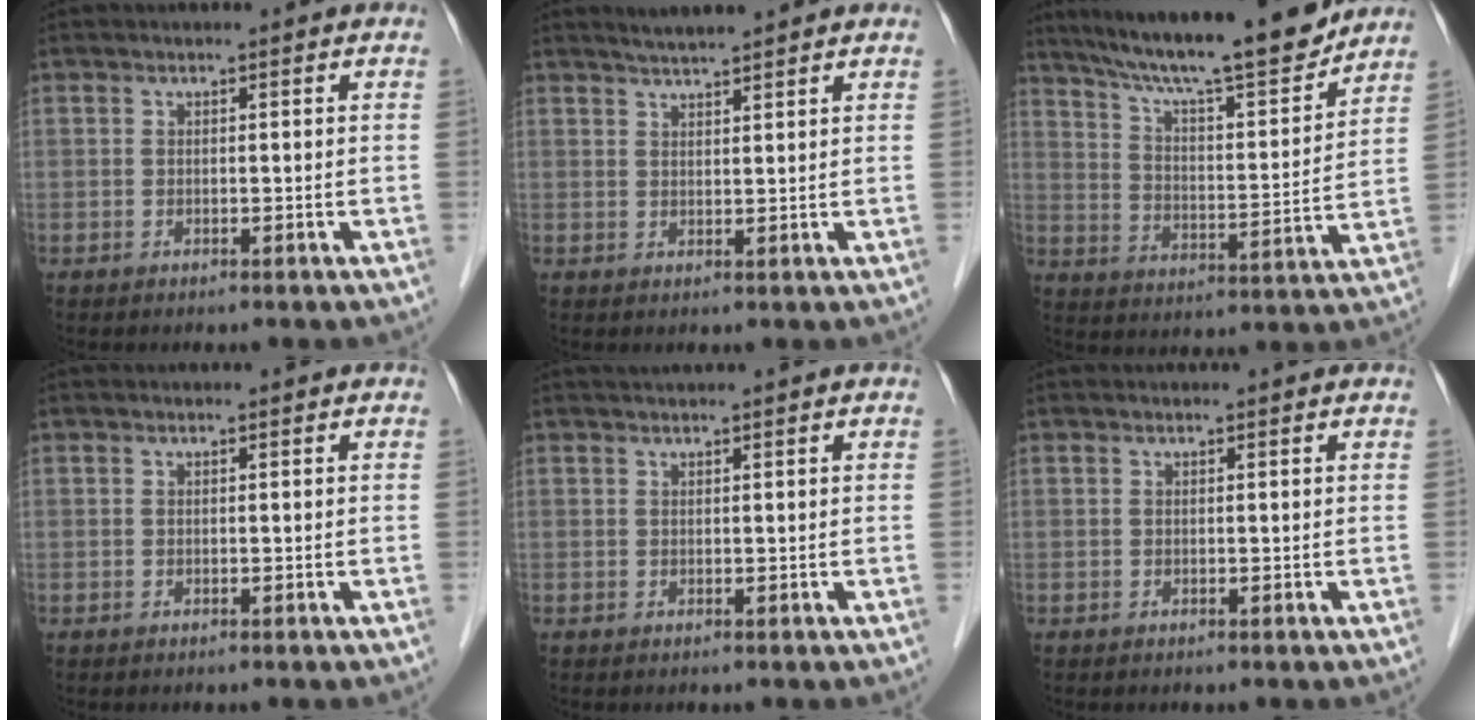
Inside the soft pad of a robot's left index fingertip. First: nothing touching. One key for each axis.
{"total": 4.1, "fx": 3.7, "fy": 0.1, "fz": 1.7, "tx": -0.028, "ty": 0.018, "tz": 0.060}
{"total": 18.9, "fx": 16.5, "fy": 1.3, "fz": 9.0, "tx": -0.147, "ty": 0.002, "tz": 0.254}
{"total": 0.0}
{"total": 1.4, "fx": 1.3, "fy": -0.3, "fz": 0.5, "tx": -0.006, "ty": 0.015, "tz": 0.030}
{"total": 0.6, "fx": 0.6, "fy": 0.1, "fz": 0.1, "tx": -0.004, "ty": 0.004, "tz": 0.006}